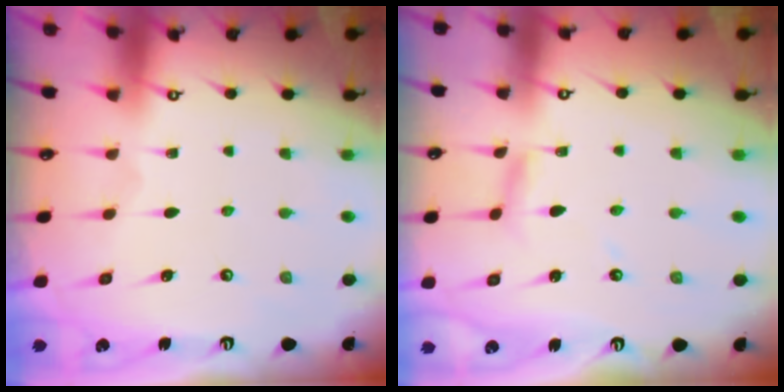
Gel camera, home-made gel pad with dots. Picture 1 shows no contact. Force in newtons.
{"total": 3.8, "press": 3.7, "slide": 0.4}